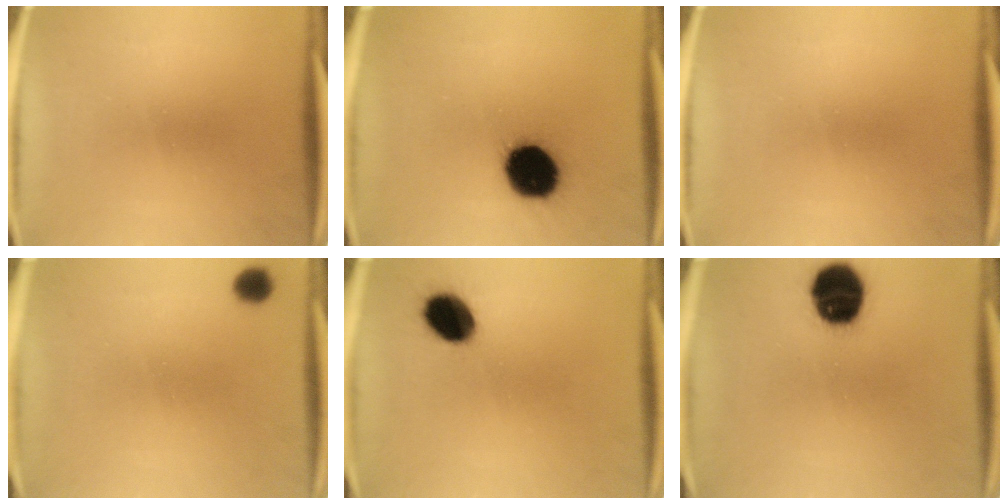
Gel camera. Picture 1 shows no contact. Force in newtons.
{"total": 17.3}
{"total": 0.0}
{"total": 3.6}
{"total": 9.5}
{"total": 15.5}